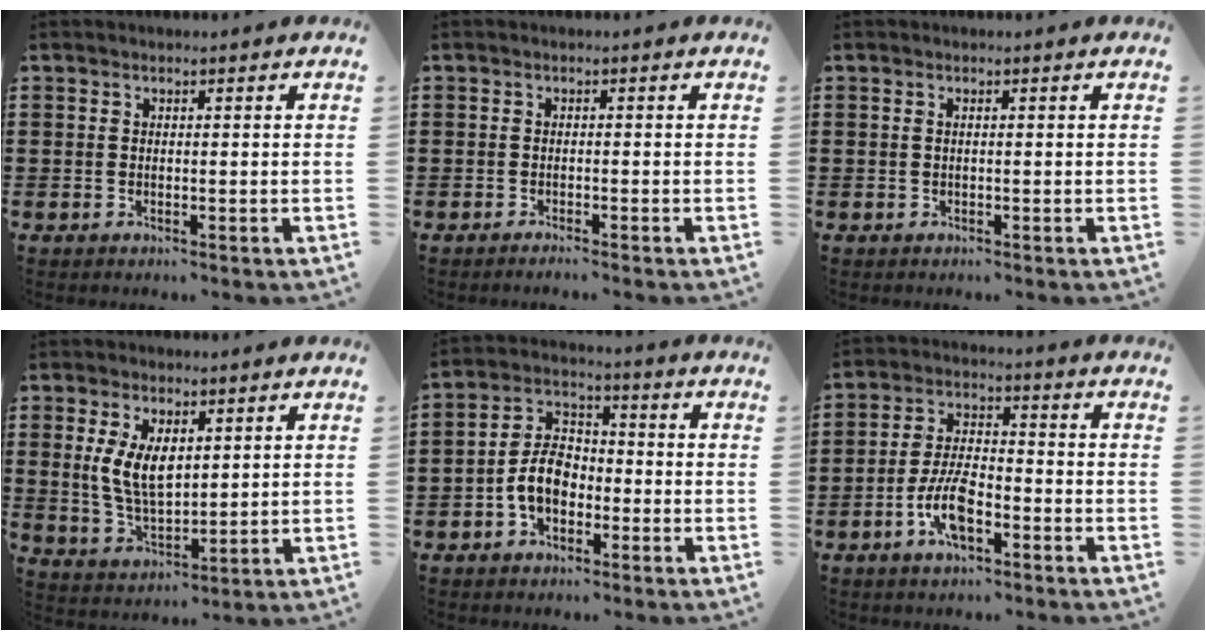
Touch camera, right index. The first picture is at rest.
{"total": 0.8, "force": [-0.8, -0.2, 0.1], "torque": [-0.004, -0.002, -0.015]}
{"total": 0.0}
{"total": 7.2, "force": [1.8, 3.8, 5.8], "torque": [-0.125, 0.007, 0.031]}
{"total": 6.5, "force": [-2.2, 4.3, 4.4], "torque": [-0.106, 0.009, -0.048]}
{"total": 7.7, "force": [-3.4, 3.1, 6.1], "torque": [-0.140, -0.003, -0.068]}